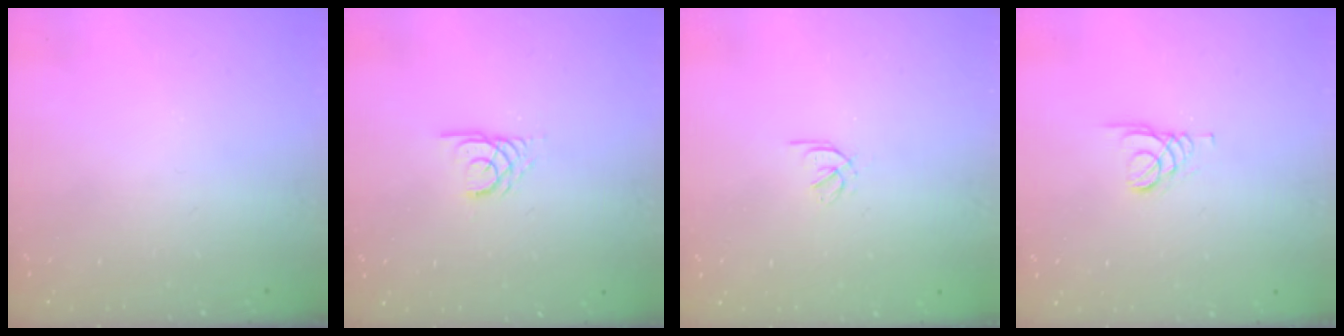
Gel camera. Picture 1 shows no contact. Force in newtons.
{"total": 2.3, "press": 2.3, "slide": 0.1}
{"total": 1.7, "press": 1.6, "slide": 0.6}
{"total": 1.6, "press": 1.5, "slide": 0.2}